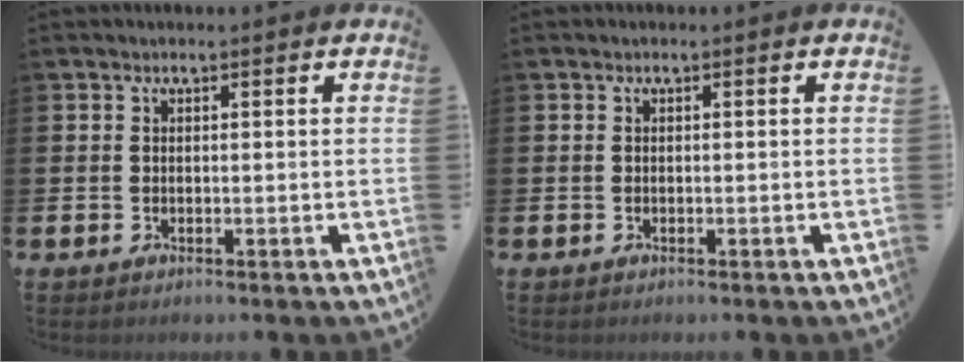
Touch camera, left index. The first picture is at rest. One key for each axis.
{"total": 0.0}